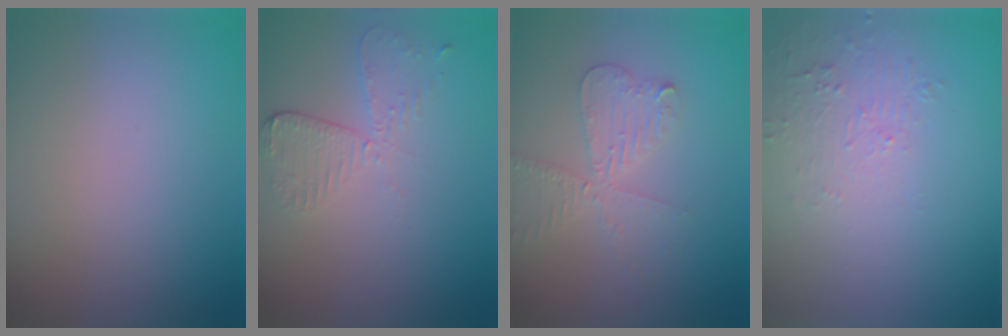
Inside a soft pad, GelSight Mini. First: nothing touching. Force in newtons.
{"total": 2.9, "press": 2.6, "slide": 1.3}
{"total": 3.9, "press": 3.3, "slide": 2.1}
{"total": 1.6, "press": 0.4, "slide": 1.6}